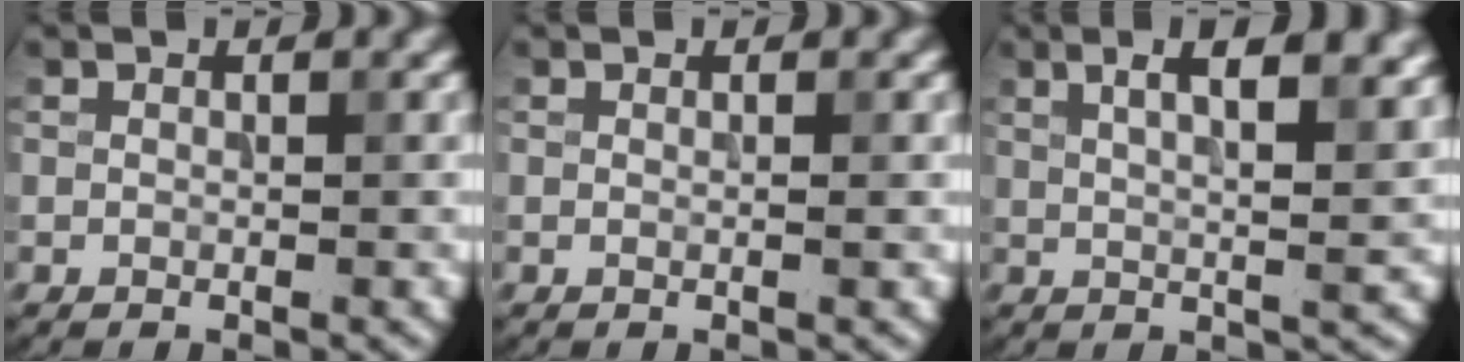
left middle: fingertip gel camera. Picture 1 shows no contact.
{"total": 0.7, "force": [0.0, 0.2, 0.7], "torque": [-0.006, 0.001, -0.002]}
{"total": 6.9, "force": [3.2, 2.1, 5.7], "torque": [-0.052, 0.019, 0.034]}